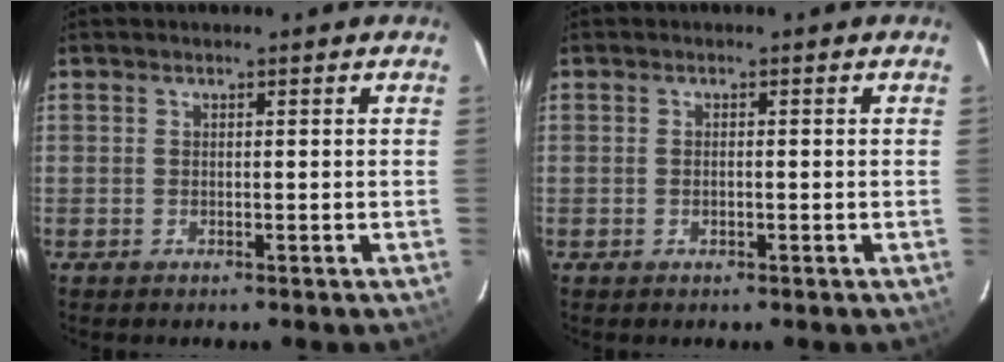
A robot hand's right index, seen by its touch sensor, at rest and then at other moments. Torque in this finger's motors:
{"motor_torque": [-0.06, 0.03, -0.03, 0.00]}